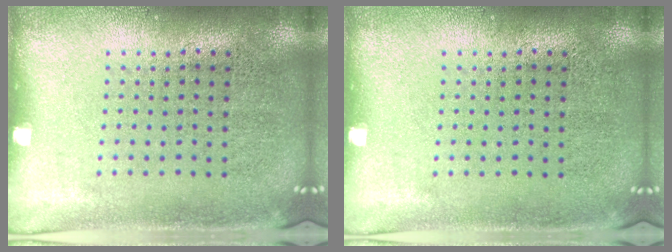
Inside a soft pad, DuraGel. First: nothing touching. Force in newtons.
{"total": 0.0}